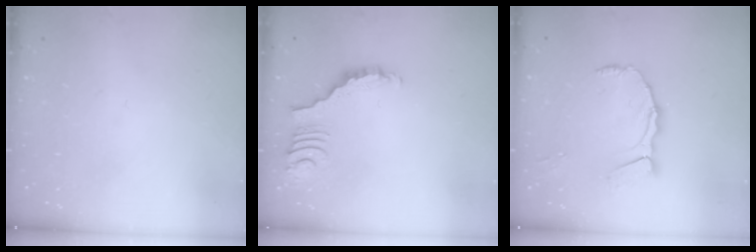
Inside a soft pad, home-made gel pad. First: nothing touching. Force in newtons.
{"total": 3.9, "press": 3.8, "slide": 0.6}
{"total": 8.6, "press": 8.6, "slide": 0.9}